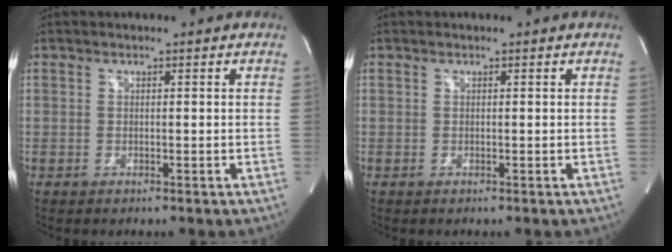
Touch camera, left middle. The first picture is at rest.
{"total": 0.0}